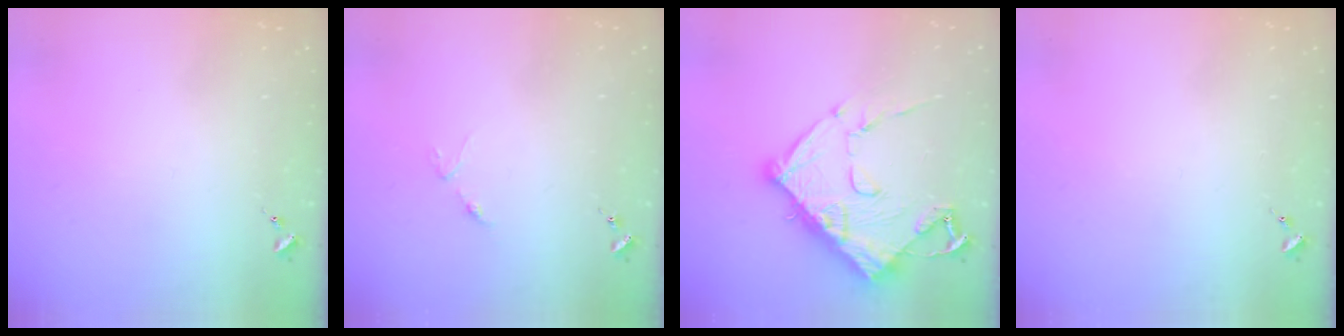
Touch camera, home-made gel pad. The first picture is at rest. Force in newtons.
{"total": 3.1, "press": 3.0, "slide": 0.4}
{"total": 16.4, "press": 16.4, "slide": 1.4}
{"total": 0.0}